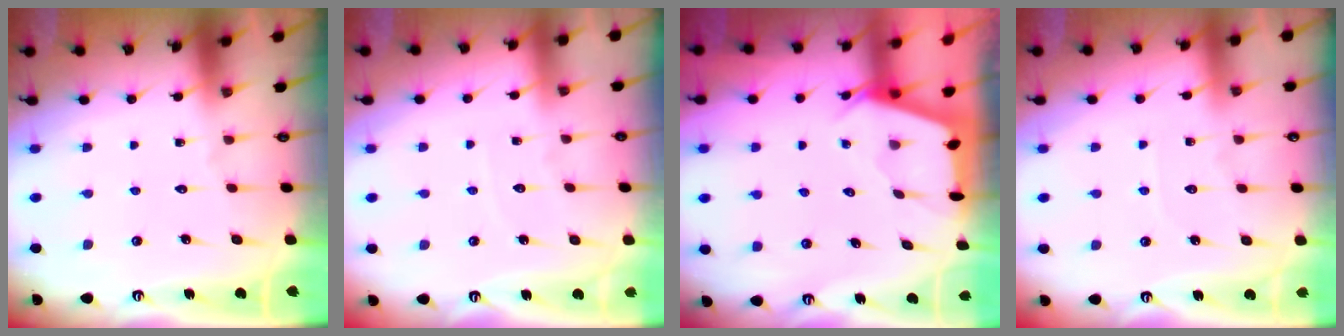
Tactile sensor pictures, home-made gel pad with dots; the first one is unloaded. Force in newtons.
{"total": 2.5, "press": 2.5, "slide": 0.4}
{"total": 2.4, "press": 2.4, "slide": 0.3}
{"total": 2.3, "press": 2.3, "slide": 0.3}